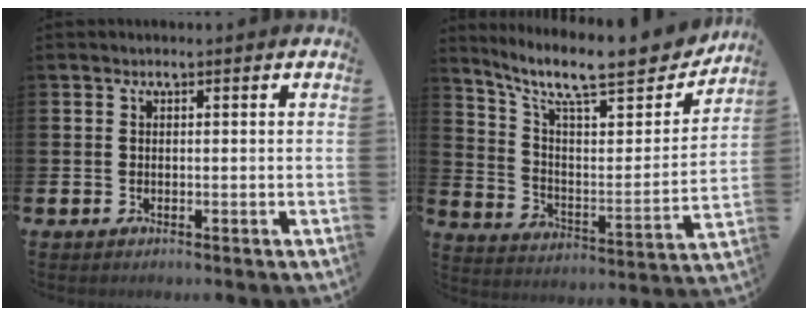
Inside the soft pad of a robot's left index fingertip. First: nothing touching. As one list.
[{"total": 11.5, "force": [9.5, 3.1, 5.6], "torque": [-0.126, -0.069, 0.157]}]